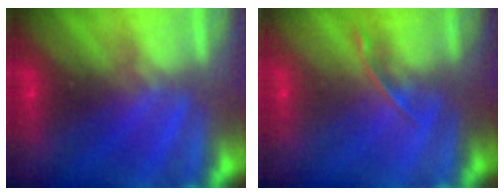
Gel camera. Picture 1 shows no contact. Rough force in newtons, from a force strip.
{"total": 1.4}